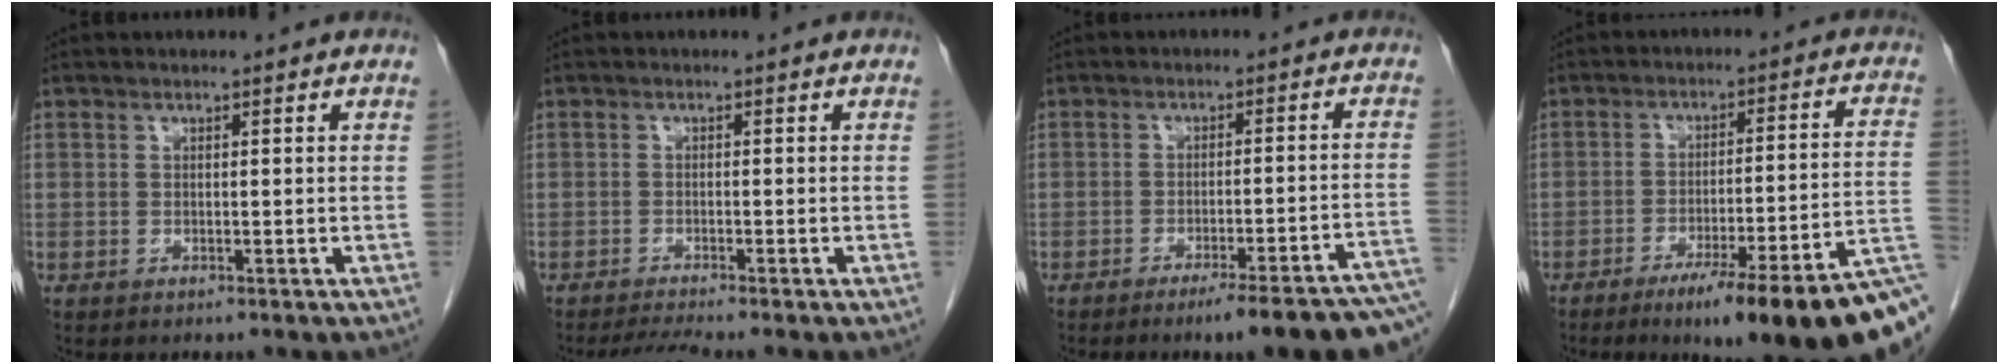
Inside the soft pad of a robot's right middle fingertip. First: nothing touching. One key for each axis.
{"total": 2.8, "fx": -2.4, "fy": -0.9, "fz": 1.0, "tx": -0.025, "ty": -0.013, "tz": -0.047}
{"total": 14.5, "fx": -12.1, "fy": -0.5, "fz": 8.1, "tx": -0.043, "ty": 0.008, "tz": -0.152}
{"total": 20.4, "fx": -13.4, "fy": 1.3, "fz": 15.4, "tx": -0.119, "ty": 0.008, "tz": -0.191}